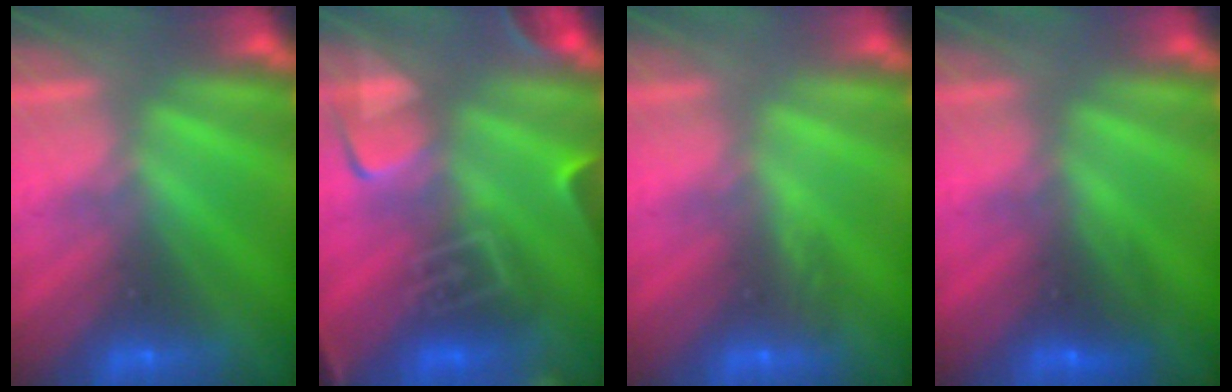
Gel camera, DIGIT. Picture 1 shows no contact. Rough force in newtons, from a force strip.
{"total": 7.6}
{"total": 2.8}
{"total": 2.5}